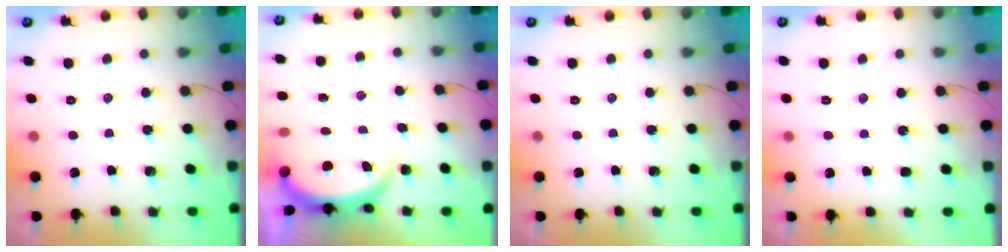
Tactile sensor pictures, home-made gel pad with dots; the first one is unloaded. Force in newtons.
{"total": 3.8, "press": 3.8, "slide": 0.3}
{"total": 0.0}
{"total": 4.9, "press": 4.8, "slide": 0.4}